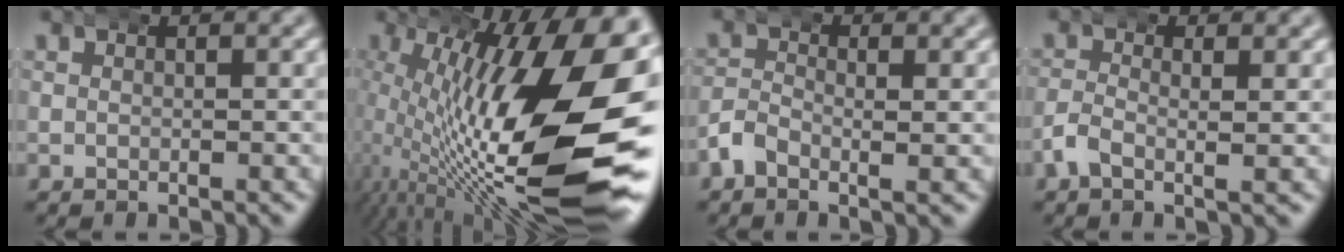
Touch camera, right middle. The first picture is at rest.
{"total": 20.3, "force": [-0.5, 7.5, 18.8], "torque": [-0.265, -0.001, 0.009]}
{"total": 1.7, "force": [-0.6, 0.8, 1.3], "torque": [-0.034, -0.007, -0.017]}
{"total": 1.8, "force": [-0.6, 0.7, 1.6], "torque": [-0.039, -0.009, -0.014]}